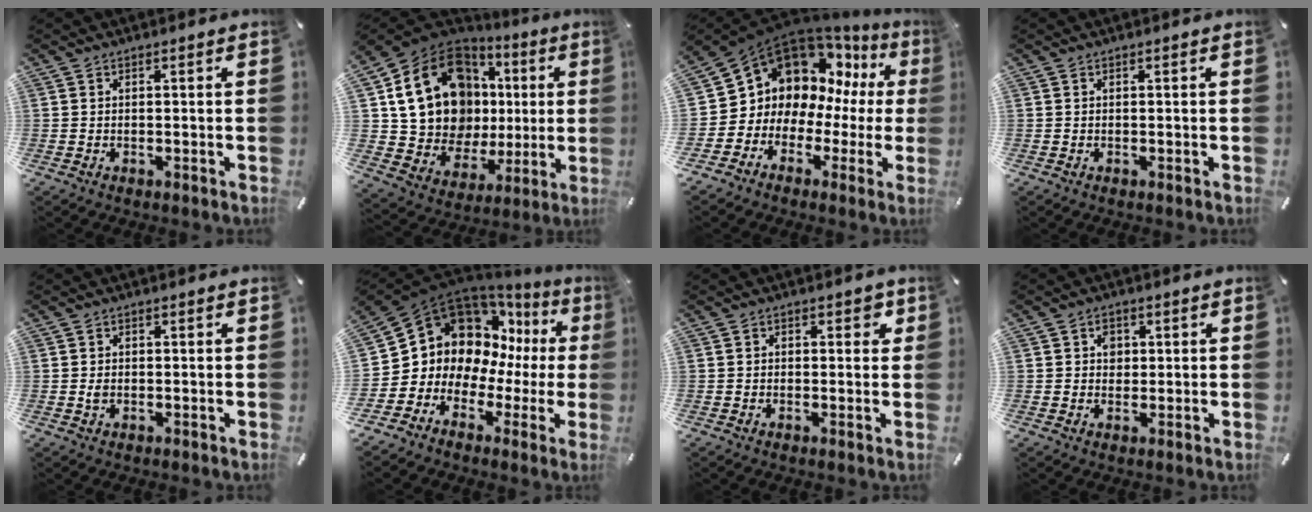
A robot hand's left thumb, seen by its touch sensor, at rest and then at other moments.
{"total": 19.9, "force": [5.4, 15.3, 11.5], "torque": [-0.217, -0.043, 0.111]}
{"total": 12.1, "force": [6.3, 9.7, 3.4], "torque": [-0.064, -0.073, 0.126]}
{"total": 0.0}
{"total": 1.3, "force": [0.0, 0.9, 0.9], "torque": [-0.017, 0.003, -0.002]}
{"total": 12.7, "force": [4.2, 11.1, 4.5], "torque": [-0.083, -0.056, 0.088]}
{"total": 2.3, "force": [0.2, 1.7, 1.6], "torque": [-0.015, 0.003, -0.002]}
{"total": 3.1, "force": [0.5, 2.8, 1.3], "torque": [-0.006, -0.003, 0.001]}